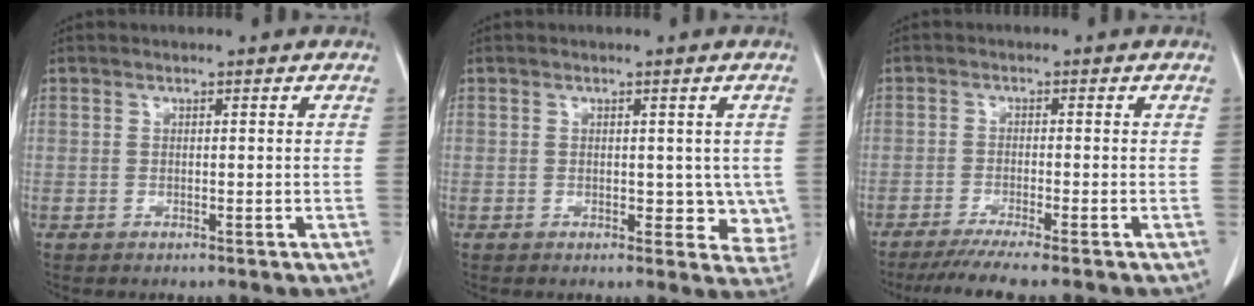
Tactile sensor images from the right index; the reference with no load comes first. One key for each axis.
{"total": 4.8, "fx": 0.4, "fy": 3.1, "fz": 3.6, "tx": -0.019, "ty": -0.005, "tz": 0.007}
{"total": 6.6, "fx": -5.5, "fy": -0.9, "fz": 3.6, "tx": -0.047, "ty": -0.019, "tz": -0.088}